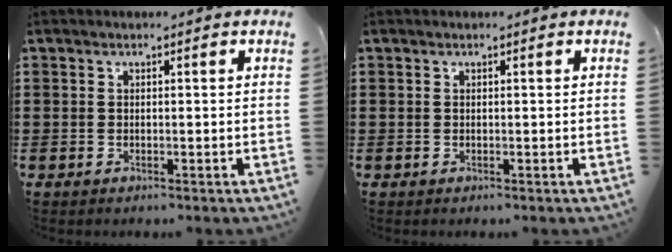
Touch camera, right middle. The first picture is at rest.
{"total": 0.0}